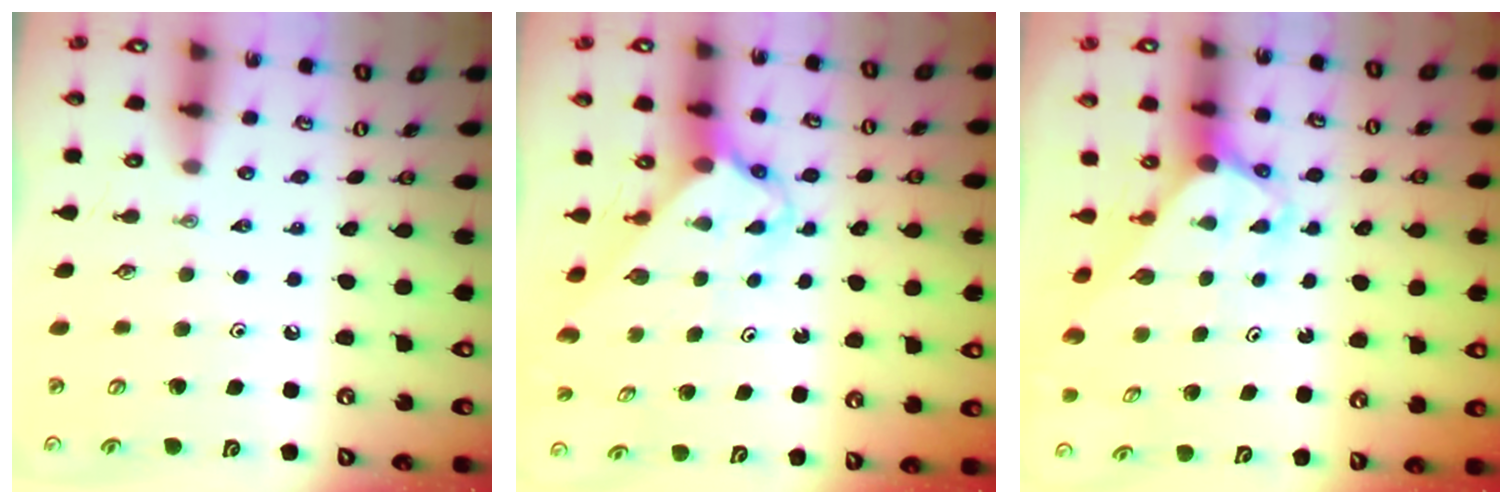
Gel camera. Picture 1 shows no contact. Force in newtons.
{"total": 2.9, "press": 2.9, "slide": 0.3}
{"total": 3.3, "press": 3.3, "slide": 0.2}